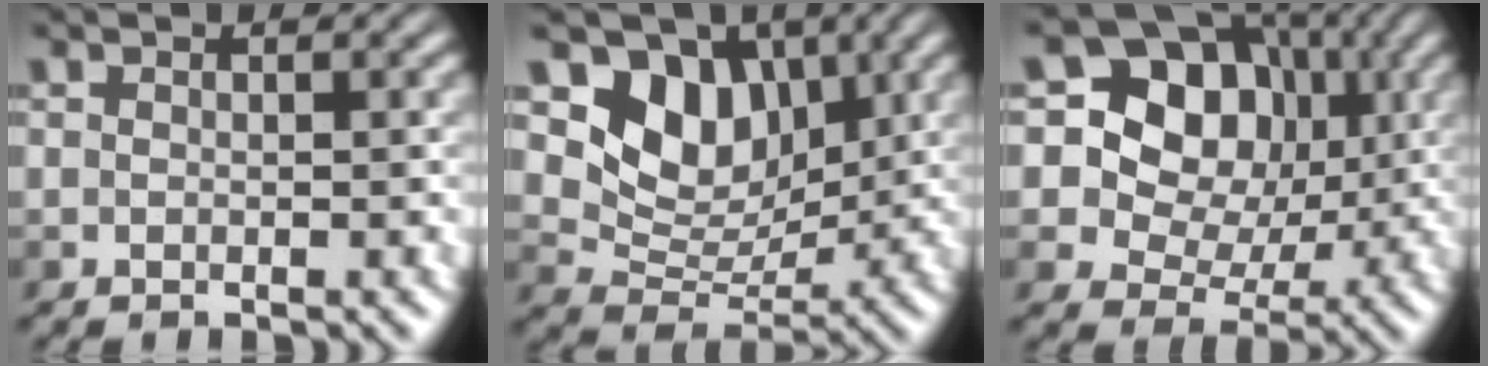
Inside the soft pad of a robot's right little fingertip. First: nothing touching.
{"total": 7.1, "force": [3.0, 5.2, 3.8], "torque": [-0.064, -0.011, 0.053]}
{"total": 11.9, "force": [3.5, 9.2, 6.7], "torque": [-0.109, 0.038, 0.044]}